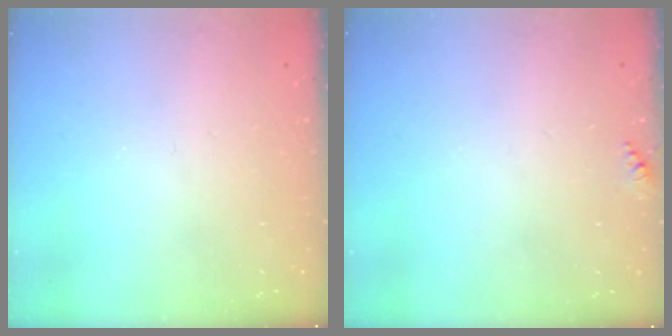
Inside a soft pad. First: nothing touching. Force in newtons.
{"total": 3.5, "press": 3.4, "slide": 0.4}